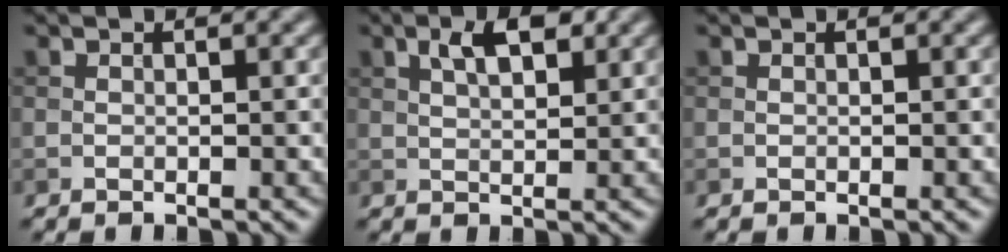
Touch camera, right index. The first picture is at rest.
{"total": 3.6, "force": [1.7, 1.5, 2.8], "torque": [-0.051, 0.008, 0.030]}
{"total": 0.0}